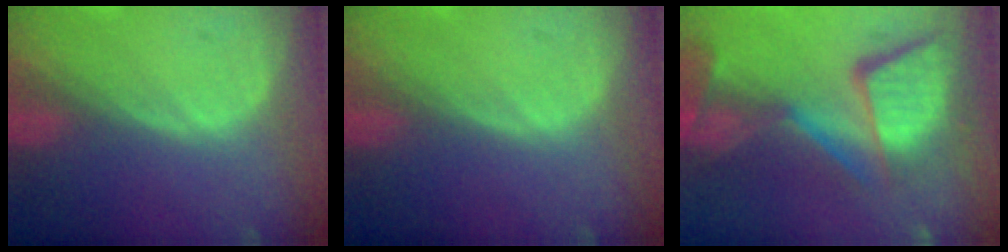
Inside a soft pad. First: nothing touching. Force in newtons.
{"total": 0.0}
{"total": 13.1, "press": 11.3, "slide": 6.6}